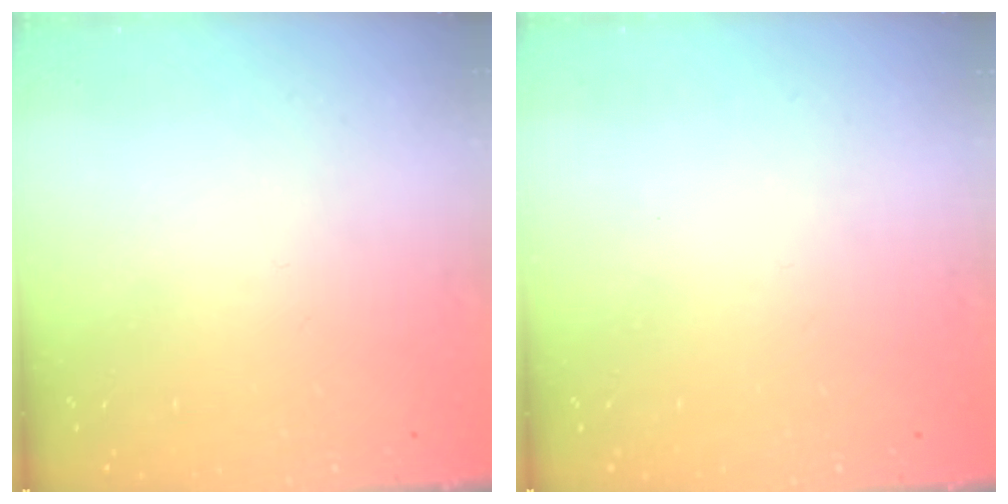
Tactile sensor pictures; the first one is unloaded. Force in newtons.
{"total": 0.0}